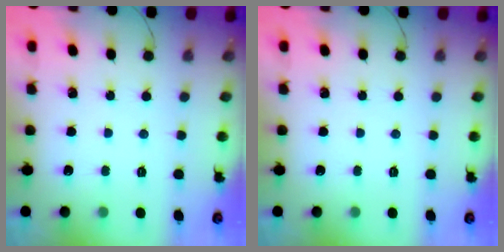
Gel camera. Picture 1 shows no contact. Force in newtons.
{"total": 0.0}